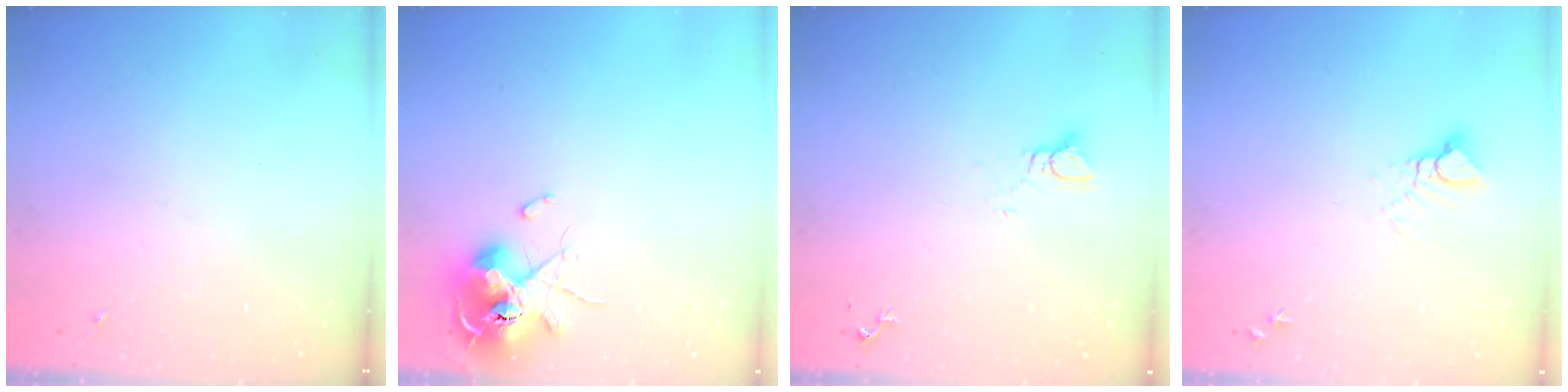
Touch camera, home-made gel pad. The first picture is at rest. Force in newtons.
{"total": 13.7, "press": 13.6, "slide": 1.8}
{"total": 2.8, "press": 2.8, "slide": 0.1}
{"total": 4.0, "press": 3.9, "slide": 0.4}